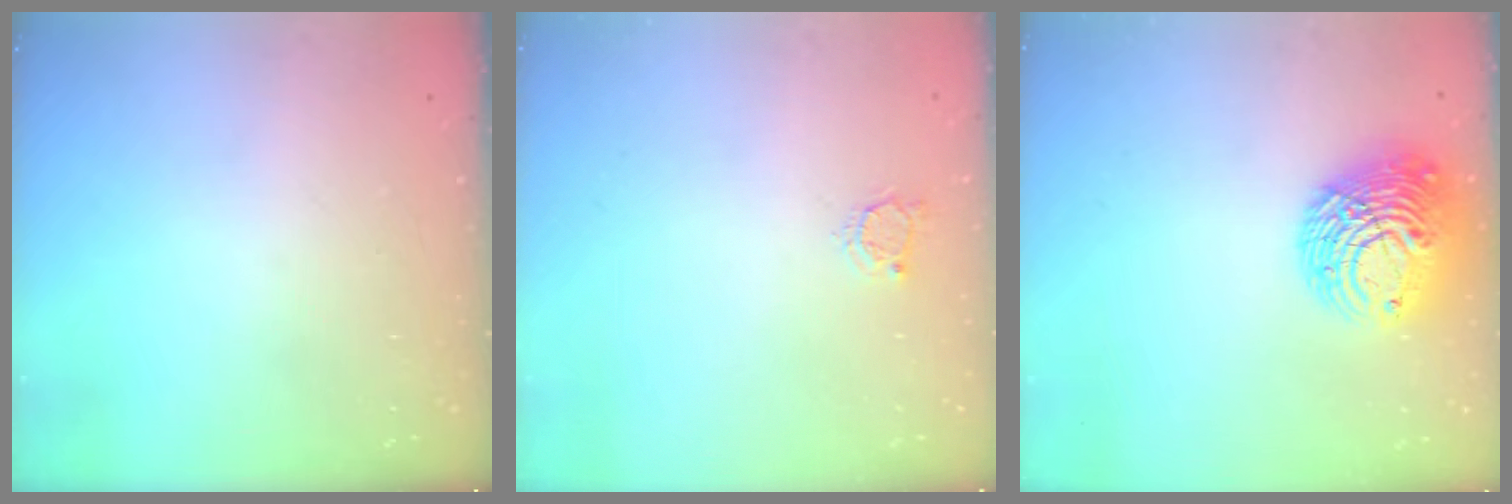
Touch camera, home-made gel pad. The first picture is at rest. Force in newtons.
{"total": 3.0, "press": 3.0, "slide": 0.4}
{"total": 13.1, "press": 13.0, "slide": 1.4}